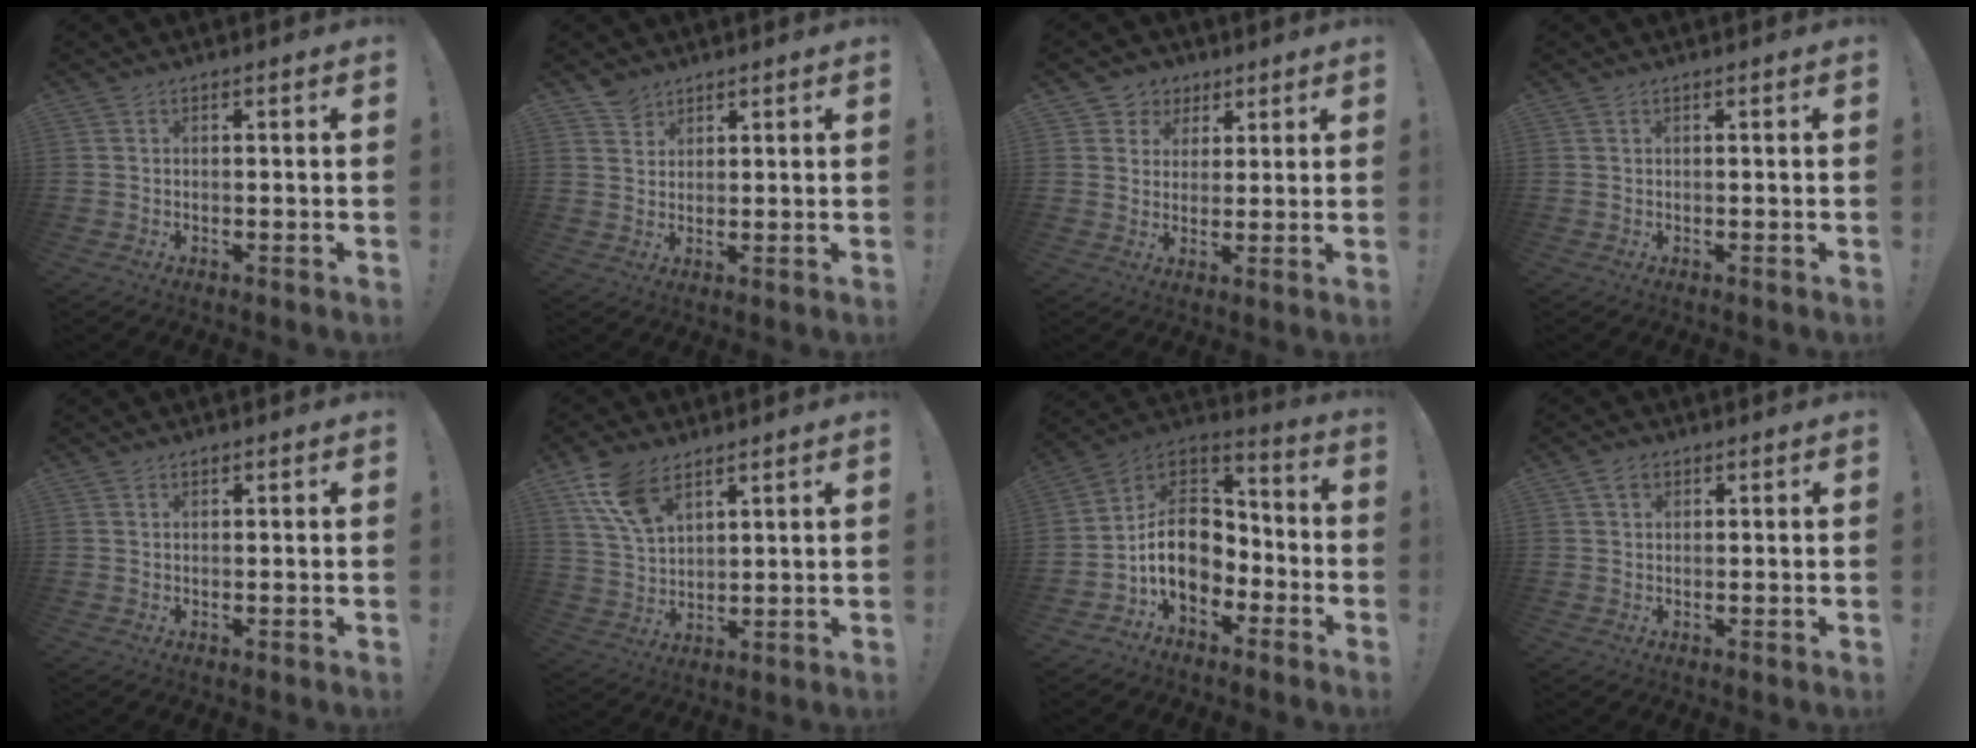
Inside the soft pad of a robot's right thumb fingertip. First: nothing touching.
{"total": 4.2, "force": [3.4, 2.4, 0.5], "torque": [0.001, -0.018, 0.063]}
{"total": 6.3, "force": [2.1, 5.9, 0.8], "torque": [-0.005, -0.013, 0.044]}
{"total": 0.0}
{"total": 0.6, "force": [0.5, 0.3, 0.1], "torque": [0.001, -0.001, 0.009]}
{"total": 11.8, "force": [7.4, 6.3, 6.7], "torque": [-0.122, -0.026, 0.146]}
{"total": 15.3, "force": [-2.5, 11.5, 9.8], "torque": [-0.163, 0.012, -0.031]}
{"total": 2.6, "force": [1.4, 1.8, 1.3], "torque": [-0.023, 0.001, 0.026]}